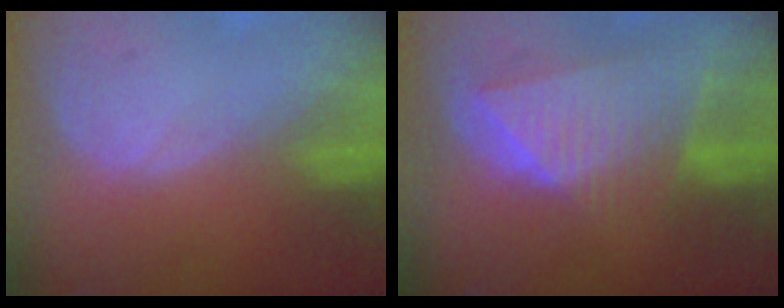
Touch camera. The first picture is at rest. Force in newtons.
{"total": 9.1, "press": 8.1, "slide": 4.1}